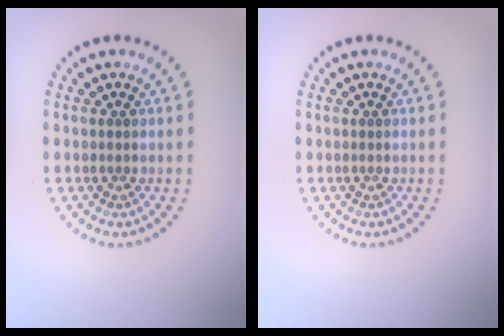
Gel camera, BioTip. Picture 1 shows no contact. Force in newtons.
{"total": 0.0}